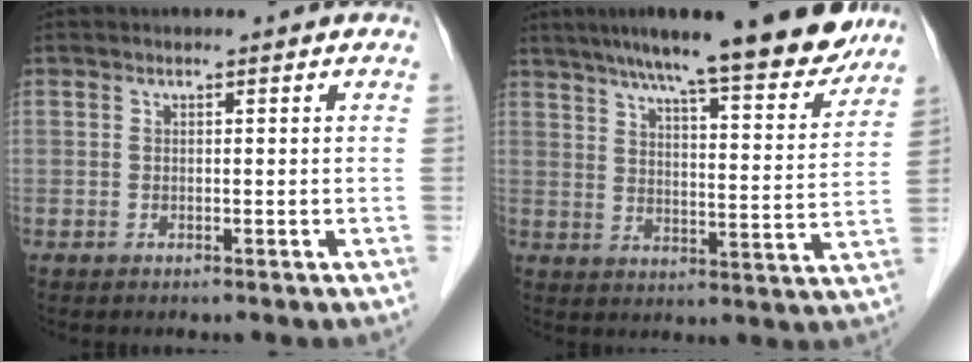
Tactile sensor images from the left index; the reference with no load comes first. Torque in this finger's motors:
{"motor_torque": [0.63, -0.81, 0.94, 0.21]}